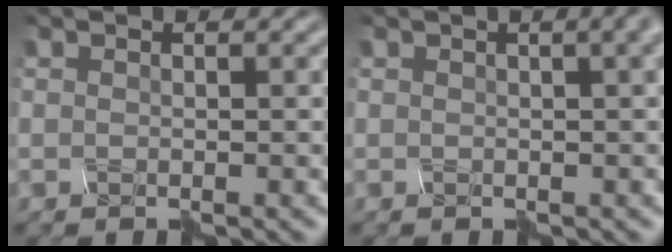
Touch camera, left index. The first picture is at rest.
{"total": 8.6, "force": [3.8, 4.3, 6.4], "torque": [-0.023, 0.045, 0.030]}